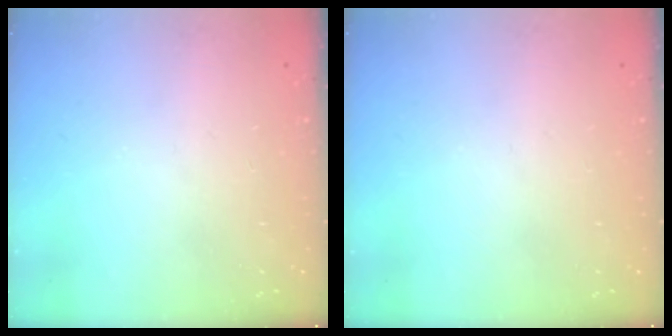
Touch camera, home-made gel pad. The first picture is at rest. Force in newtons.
{"total": 0.0}